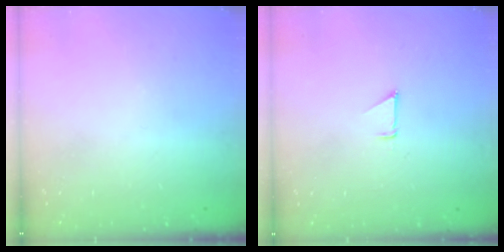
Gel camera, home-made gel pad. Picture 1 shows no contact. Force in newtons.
{"total": 0.9, "press": 0.9, "slide": 0.1}